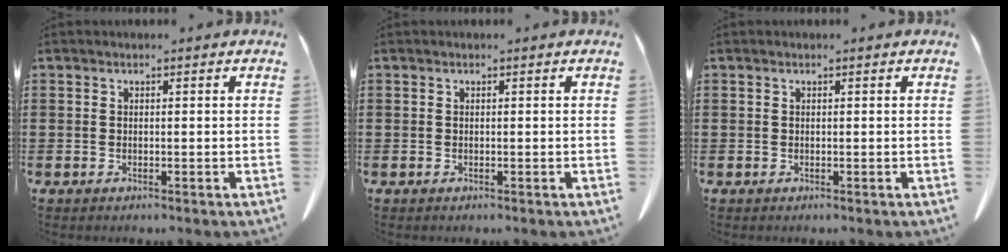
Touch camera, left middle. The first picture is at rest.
{"total": 0.0}
{"total": 0.0}